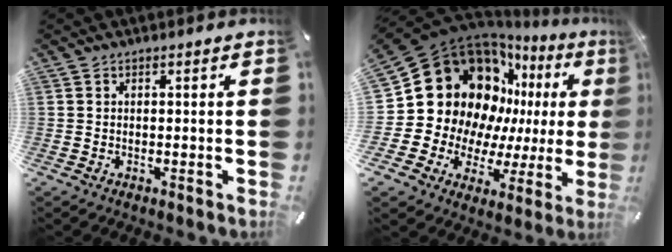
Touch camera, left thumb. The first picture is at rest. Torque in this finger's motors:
{"motor_torque": [1.66, 3.34, 1.42, 0.83, 0.57]}